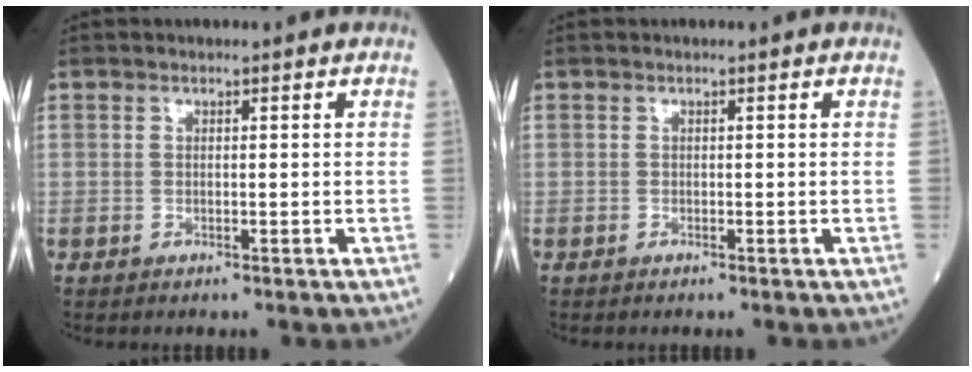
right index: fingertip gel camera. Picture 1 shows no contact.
{"total": 0.0}